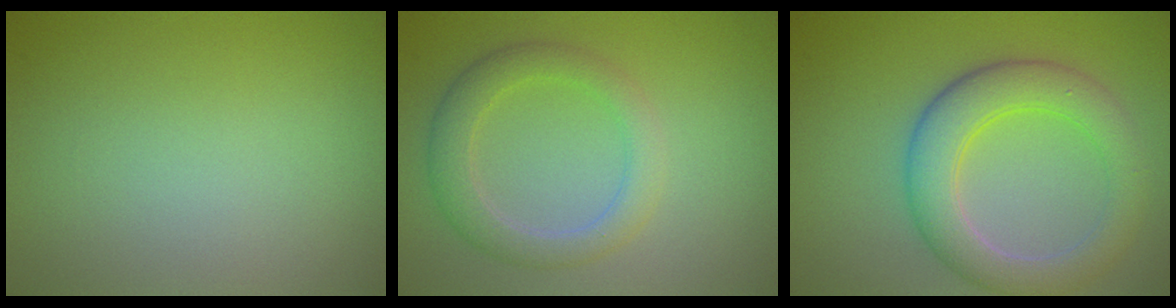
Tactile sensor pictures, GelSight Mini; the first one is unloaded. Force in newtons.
{"total": 3.3, "press": 3.3, "slide": 0.0}
{"total": 5.7, "press": 5.7, "slide": 0.4}